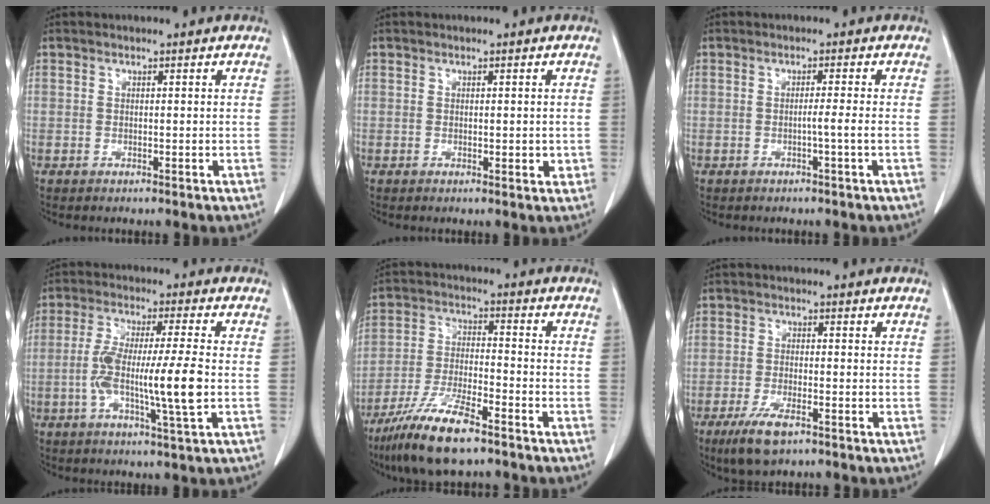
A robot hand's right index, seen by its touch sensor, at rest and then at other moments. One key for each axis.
{"total": 1.9, "fx": 0.0, "fy": 1.0, "fz": 1.6, "tx": -0.016, "ty": -0.002, "tz": 0.005}
{"total": 1.8, "fx": -0.7, "fy": -0.8, "fz": 1.4, "tx": -0.018, "ty": 0.001, "tz": -0.014}
{"total": 11.3, "fx": -1.8, "fy": 0.2, "fz": 11.2, "tx": -0.209, "ty": 0.000, "tz": -0.036}
{"total": 12.1, "fx": -8.4, "fy": 2.1, "fz": 8.4, "tx": -0.167, "ty": -0.024, "tz": -0.156}
{"total": 6.0, "fx": -3.8, "fy": 1.5, "fz": 4.5, "tx": -0.094, "ty": -0.013, "tz": -0.065}